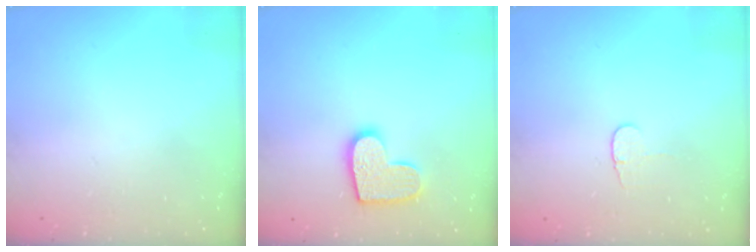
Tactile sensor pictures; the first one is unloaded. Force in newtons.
{"total": 12.1, "press": 12.0, "slide": 0.6}
{"total": 3.7, "press": 3.7, "slide": 0.5}